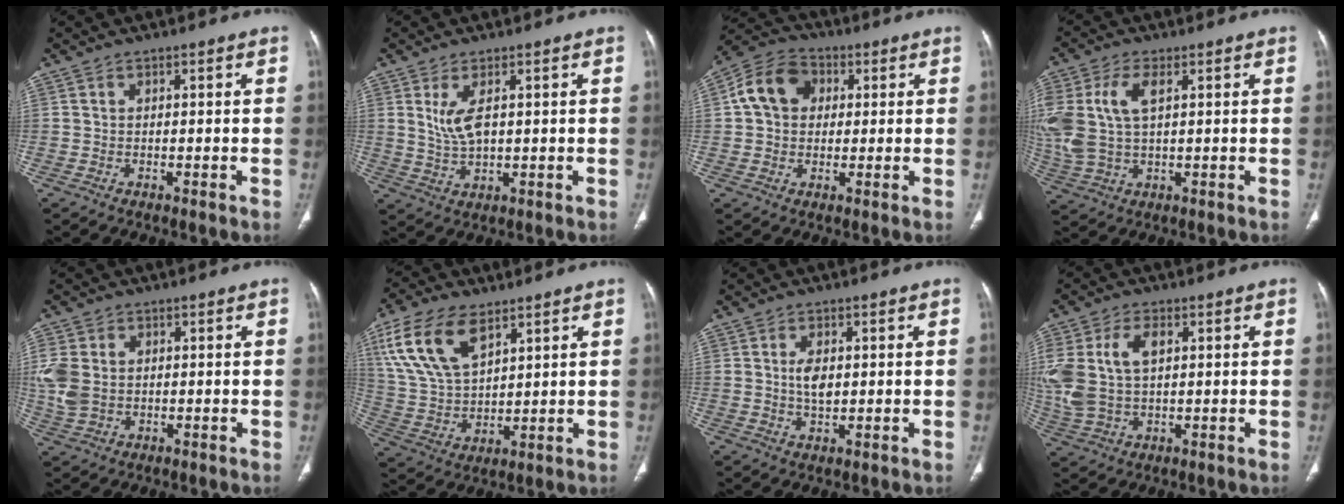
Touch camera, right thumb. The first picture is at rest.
{"total": 5.3, "force": [1.5, 2.3, 4.6], "torque": [-0.093, -0.010, 0.040]}
{"total": 10.4, "force": [2.0, 8.3, 6.0], "torque": [-0.094, 0.018, 0.024]}
{"total": 11.6, "force": [2.9, 6.3, 9.4], "torque": [-0.231, 0.012, 0.065]}
{"total": 7.2, "force": [0.7, 5.3, 4.8], "torque": [-0.115, 0.006, 0.021]}
{"total": 15.8, "force": [8.0, 8.4, 10.8], "torque": [-0.206, -0.018, 0.162]}
{"total": 4.0, "force": [0.6, 2.2, 3.2], "torque": [-0.054, -0.007, 0.014]}
{"total": 11.8, "force": [2.6, 7.0, 9.2], "torque": [-0.210, 0.012, 0.060]}